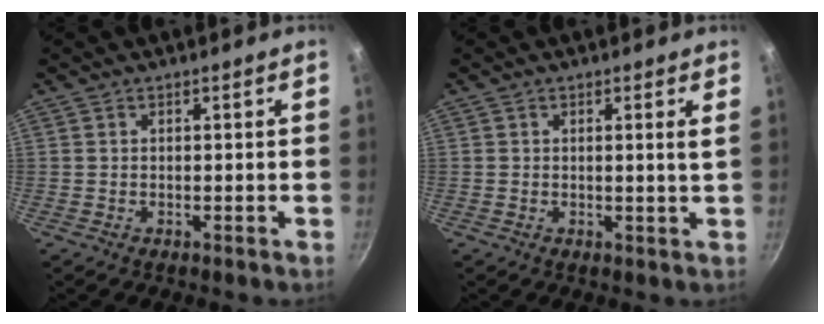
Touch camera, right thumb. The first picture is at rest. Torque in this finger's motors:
{"motor_torque": [-0.17, -0.25, 0.46, 0.21, 0.06]}